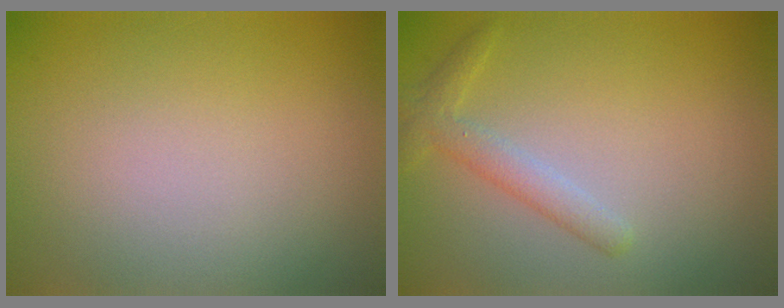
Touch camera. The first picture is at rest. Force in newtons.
{"total": 2.2, "press": 2.2, "slide": 0.1}